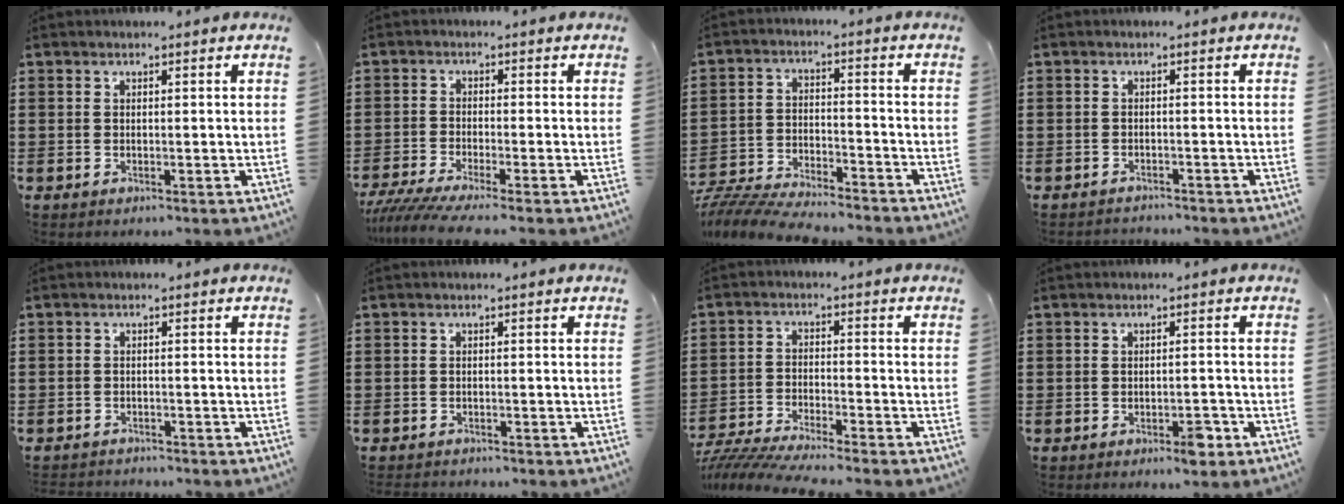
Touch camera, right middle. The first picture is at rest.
{"total": 3.8, "force": [-3.2, -0.3, 2.0], "torque": [-0.056, -0.022, -0.067]}
{"total": 6.9, "force": [-6.8, 0.5, 1.2], "torque": [-0.033, 0.002, -0.136]}
{"total": 1.4, "force": [-1.3, 0.1, -0.2], "torque": [-0.001, 0.002, -0.031]}
{"total": 1.6, "force": [-1.5, 0.1, -0.2], "torque": [-0.002, 0.001, -0.035]}
{"total": 1.0, "force": [-1.0, 0.1, -0.1], "torque": [-0.002, 0.001, -0.021]}
{"total": 5.9, "force": [-5.8, -0.2, 1.5], "torque": [-0.049, -0.016, -0.119]}
{"total": 2.7, "force": [-1.8, 0.9, 1.8], "torque": [-0.028, 0.002, -0.034]}